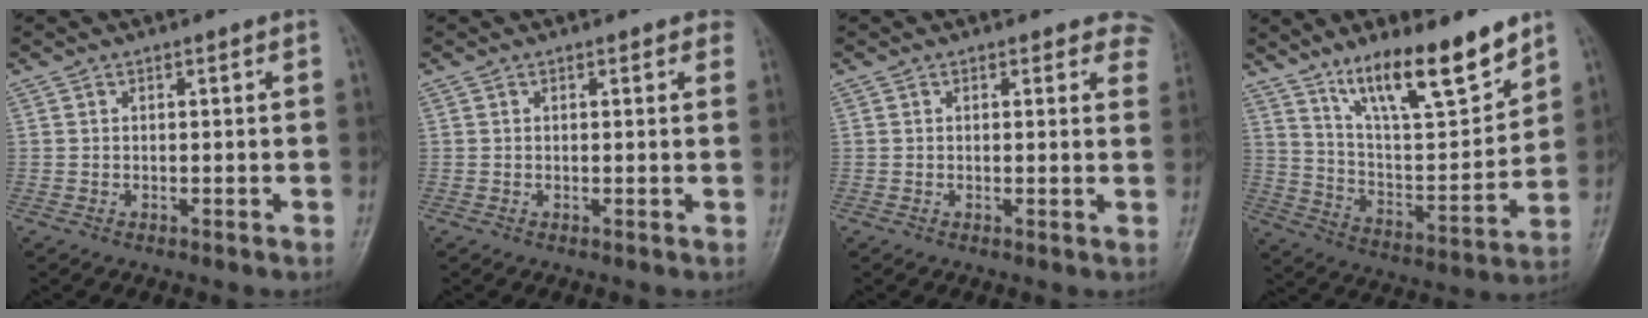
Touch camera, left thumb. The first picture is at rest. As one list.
[{"total": 1.6, "force": [1.1, 0.9, 0.7], "torque": [0.010, -0.002, 0.004]}, {"total": 5.2, "force": [4.5, 2.5, 0.4], "torque": [0.041, -0.015, 0.021]}, {"total": 17.9, "force": [12.6, 4.8, 11.8], "torque": [-0.160, -0.078, 0.225]}]